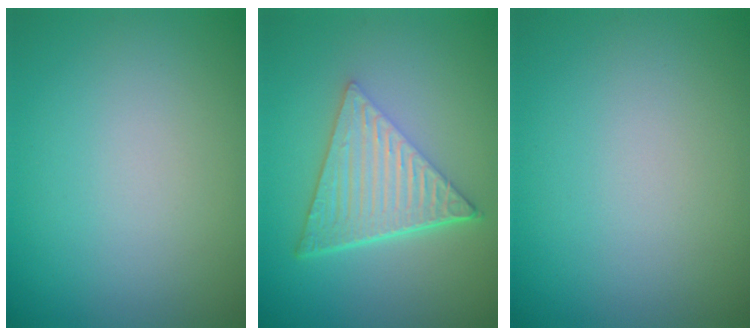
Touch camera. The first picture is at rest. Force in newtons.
{"total": 6.8, "press": 4.5, "slide": 5.0}
{"total": 0.0}